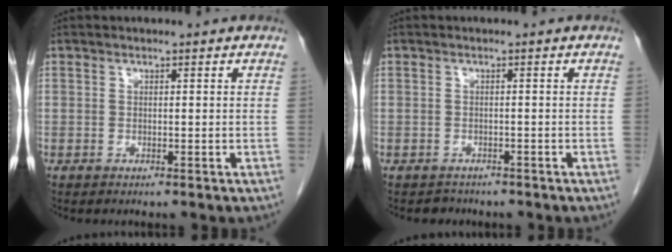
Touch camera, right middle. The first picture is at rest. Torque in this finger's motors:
{"motor_torque": [-0.47, -0.07, -0.01, -0.01]}